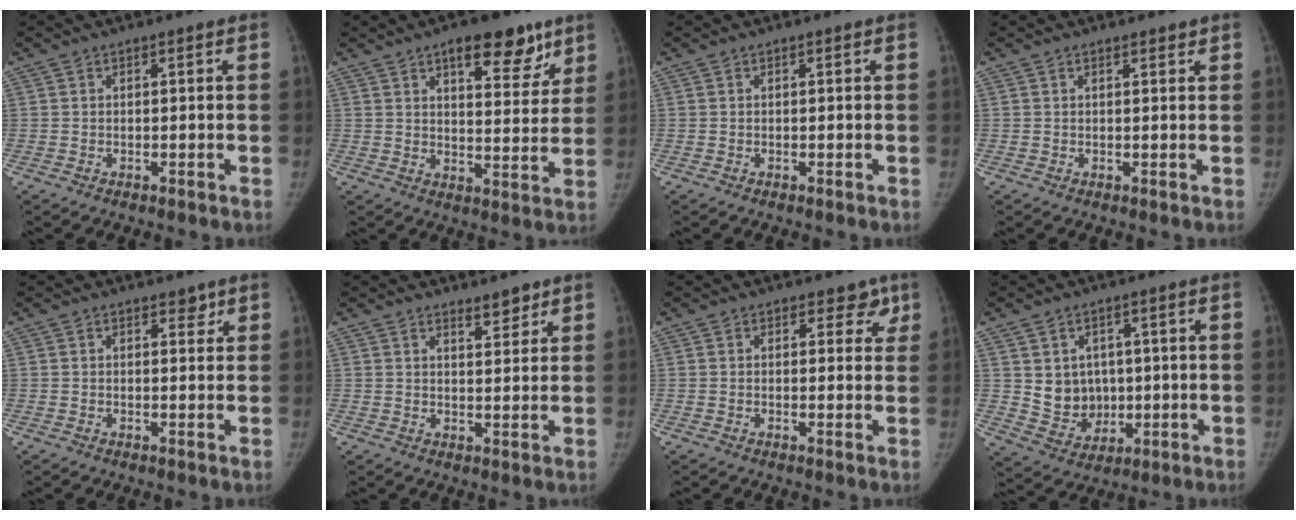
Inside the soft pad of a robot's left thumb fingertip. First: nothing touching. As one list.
[{"total": 12.2, "force": [7.6, 5.3, 8.0], "torque": [-0.065, -0.037, 0.106]}, {"total": 0.0}, {"total": 1.0, "force": [0.9, 0.3, 0.4], "torque": [-0.004, -0.005, 0.013]}, {"total": 1.6, "force": [1.1, 0.9, 0.6], "torque": [0.009, -0.006, 0.011]}, {"total": 3.3, "force": [2.8, 1.2, 1.4], "torque": [-0.008, -0.023, 0.043]}, {"total": 3.3, "force": [2.1, 2.3, 1.2], "torque": [0.028, -0.006, 0.018]}, {"total": 8.2, "force": [1.0, 7.1, 3.9], "torque": [-0.024, -0.010, 0.035]}]